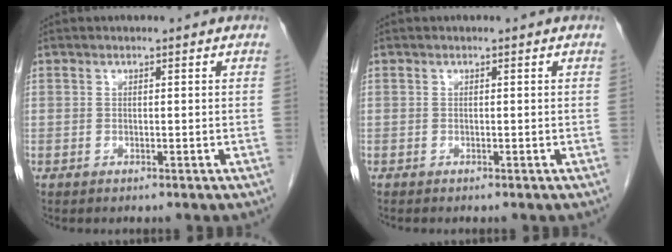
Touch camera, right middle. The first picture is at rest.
{"total": 0.0}